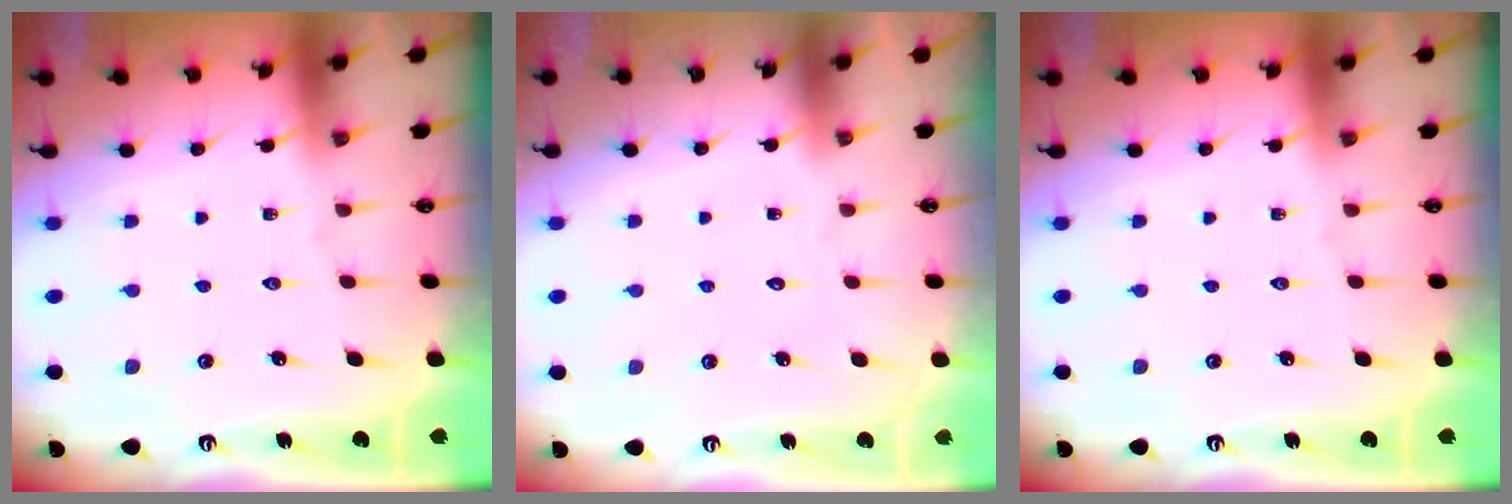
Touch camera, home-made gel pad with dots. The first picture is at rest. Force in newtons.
{"total": 1.6, "press": 1.6, "slide": 0.1}
{"total": 0.0}